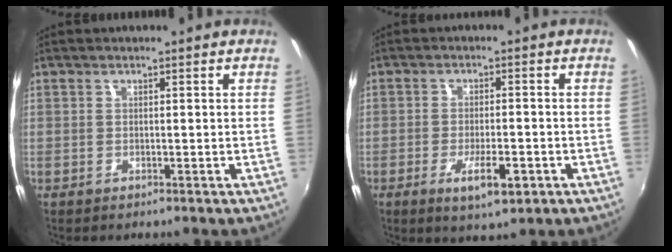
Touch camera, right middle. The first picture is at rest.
{"total": 6.4, "force": [-2.9, 1.9, 5.4], "torque": [-0.107, -0.016, -0.045]}